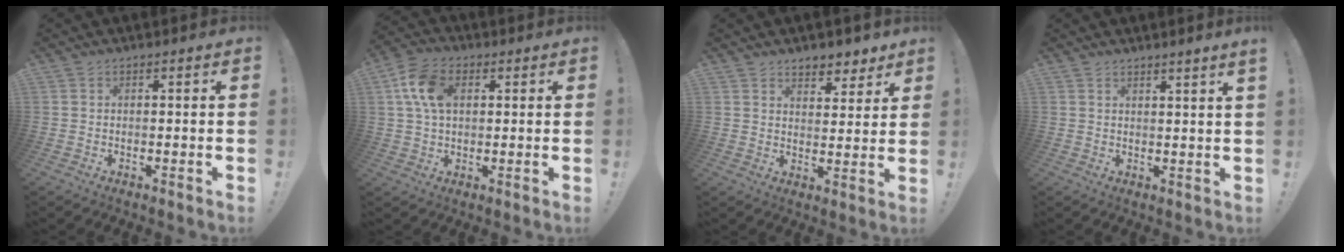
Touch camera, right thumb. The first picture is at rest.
{"total": 11.7, "force": [3.2, 7.9, 8.1], "torque": [-0.152, 0.012, 0.064]}
{"total": 6.6, "force": [5.6, 3.0, 1.6], "torque": [-0.007, -0.045, 0.102]}
{"total": 2.6, "force": [2.0, -0.7, 1.5], "torque": [-0.018, -0.015, 0.031]}